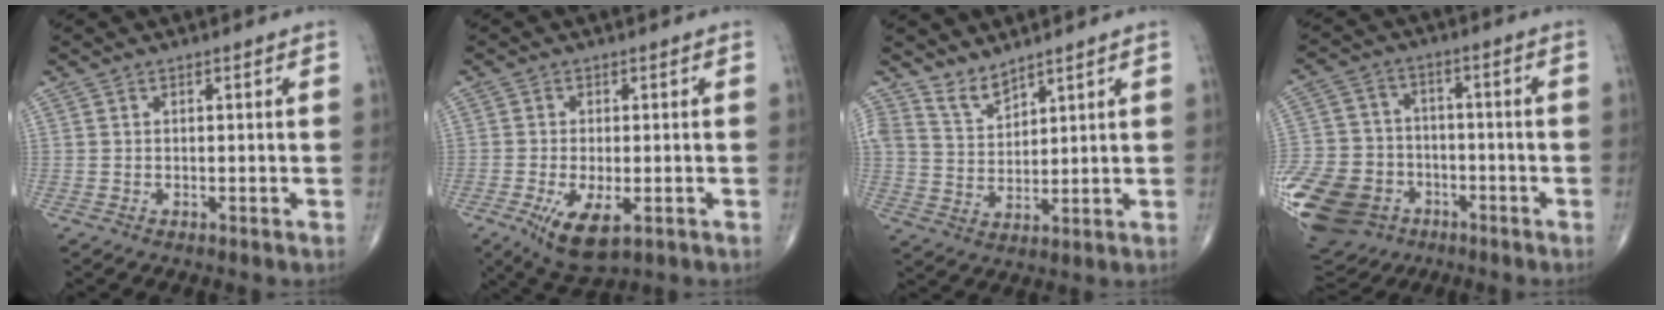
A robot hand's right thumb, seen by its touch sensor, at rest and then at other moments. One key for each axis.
{"total": 8.1, "fx": -3.1, "fy": 3.3, "fz": 6.7, "tx": -0.117, "ty": -0.017, "tz": -0.045}
{"total": 4.6, "fx": 4.2, "fy": 1.5, "fz": 1.0, "tx": -0.009, "ty": -0.037, "tz": 0.095}
{"total": 22.8, "fx": -9.4, "fy": 17.5, "fz": 11.1, "tx": -0.264, "ty": 0.033, "tz": -0.157}